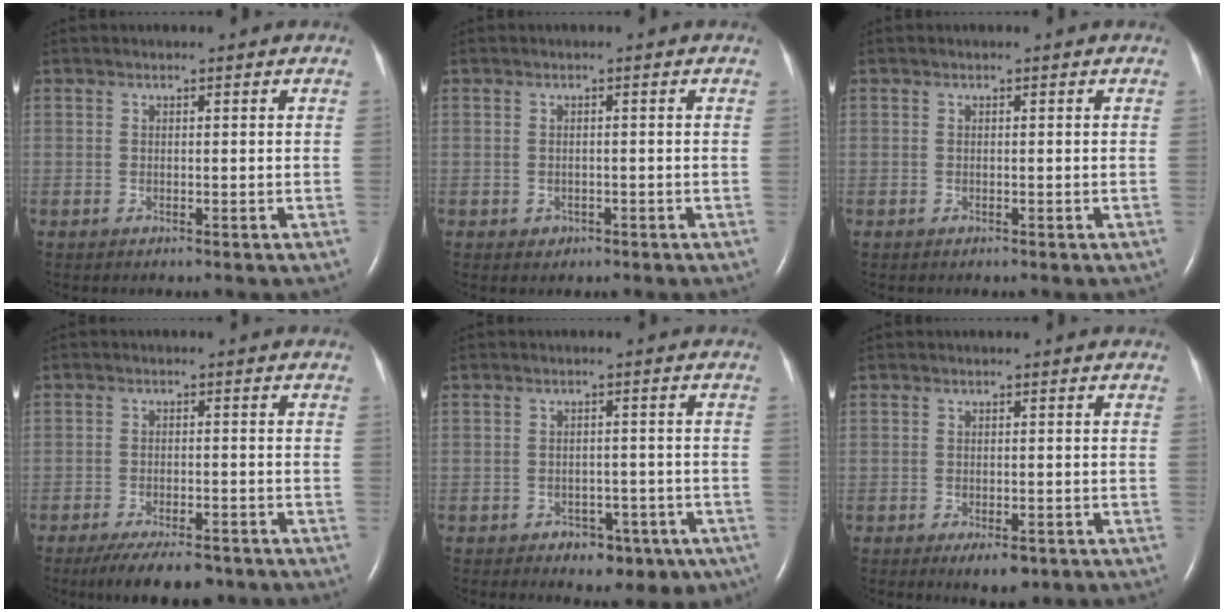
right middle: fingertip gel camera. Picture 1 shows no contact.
{"total": 1.1, "force": [-0.5, 1.0, 0.2], "torque": [-0.003, 0.004, -0.003]}
{"total": 0.0}
{"total": 8.9, "force": [-7.0, 2.7, 4.8], "torque": [-0.073, -0.010, -0.106]}
{"total": 6.8, "force": [-4.1, 4.3, 3.1], "torque": [-0.030, 0.018, -0.048]}
{"total": 3.7, "force": [-2.1, 1.4, 2.6], "torque": [-0.038, -0.003, -0.023]}